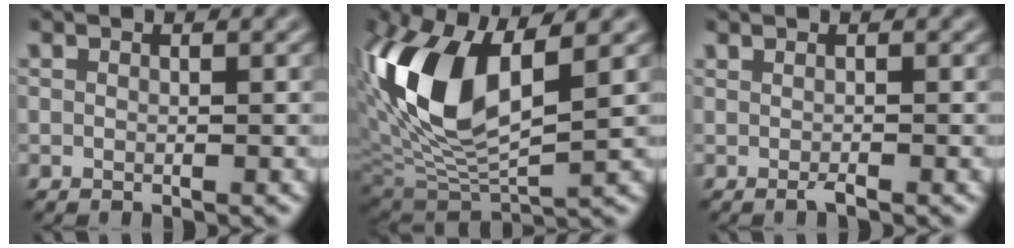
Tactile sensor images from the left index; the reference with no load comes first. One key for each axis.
{"total": 11.4, "fx": 2.5, "fy": 5.1, "fz": 9.9, "tx": -0.213, "ty": -0.005, "tz": 0.053}
{"total": 0.8, "fx": -0.5, "fy": 0.0, "fz": 0.6, "tx": -0.006, "ty": 0.003, "tz": -0.008}